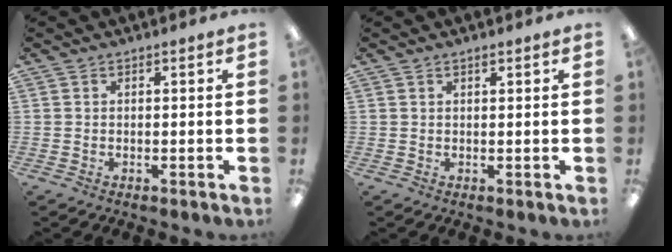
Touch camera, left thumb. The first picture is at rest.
{"total": 0.7, "force": [0.6, 0.2, 0.3], "torque": [-0.008, 0.001, 0.012]}